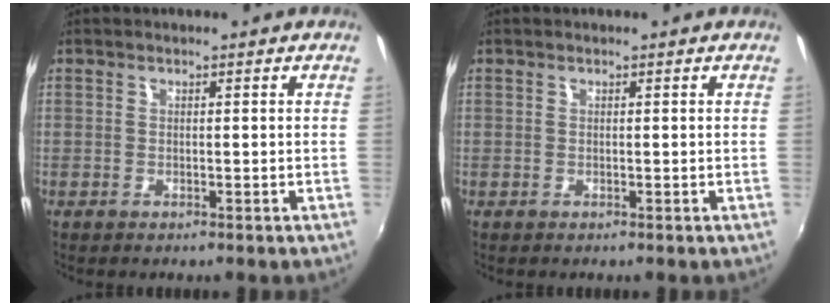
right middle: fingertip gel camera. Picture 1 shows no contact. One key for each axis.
{"total": 0.0}